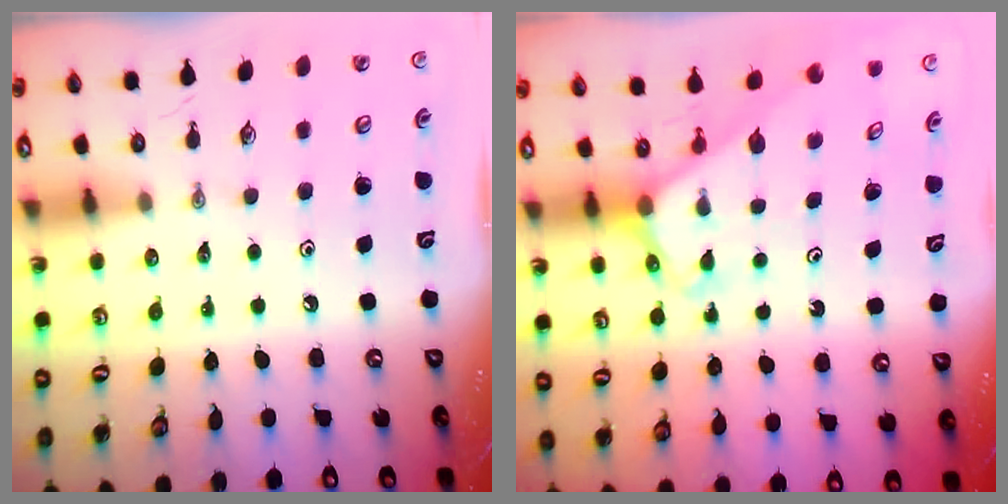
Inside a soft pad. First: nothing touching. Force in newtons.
{"total": 2.8, "press": 2.8, "slide": 0.2}